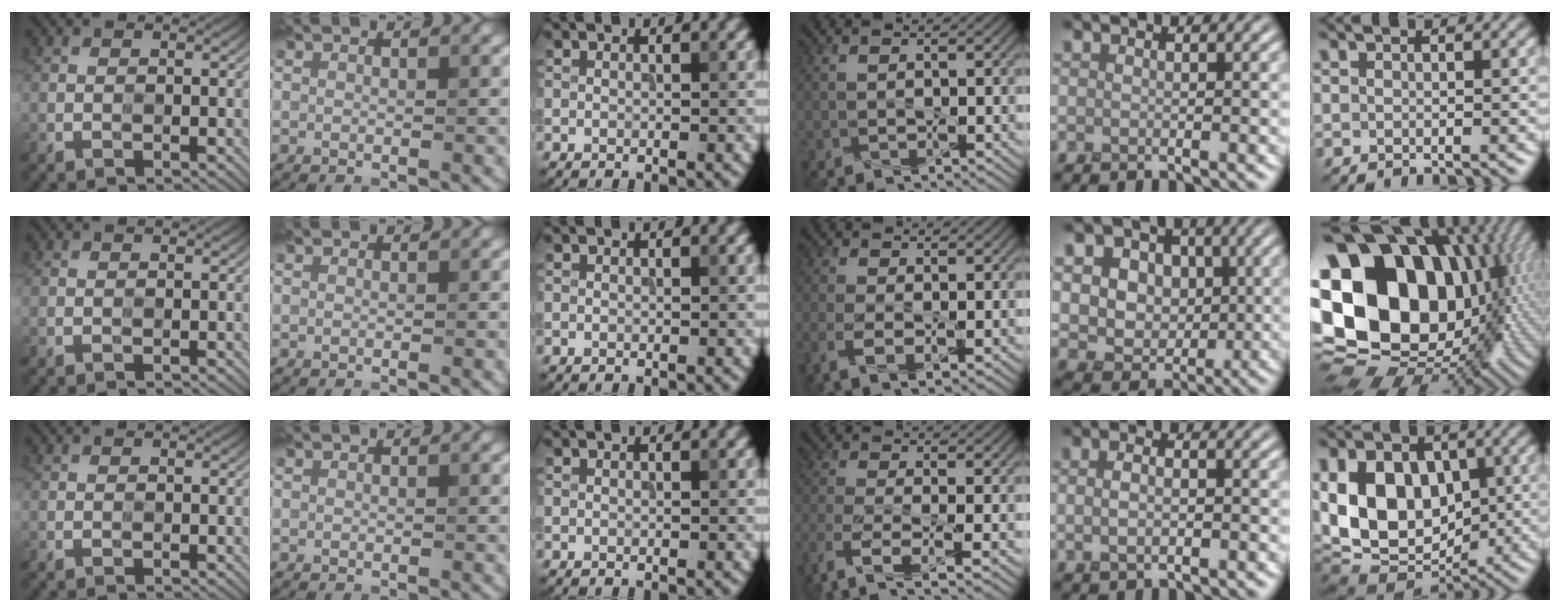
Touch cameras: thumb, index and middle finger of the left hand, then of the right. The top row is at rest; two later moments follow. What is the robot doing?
{"motion": "press", "object": "memory foam"}